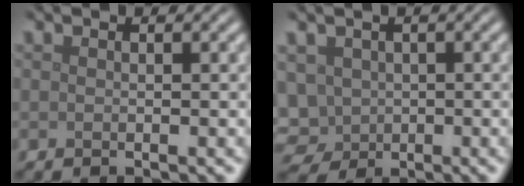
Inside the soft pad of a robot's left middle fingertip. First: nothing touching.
{"total": 4.3, "force": [-0.4, 3.8, 1.9], "torque": [-0.053, 0.003, -0.002]}